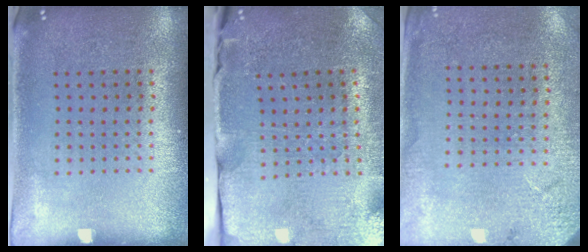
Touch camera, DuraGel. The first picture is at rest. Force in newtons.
{"total": 3.6, "press": 3.5, "slide": 0.9}
{"total": 2.6, "press": 2.5, "slide": 0.8}